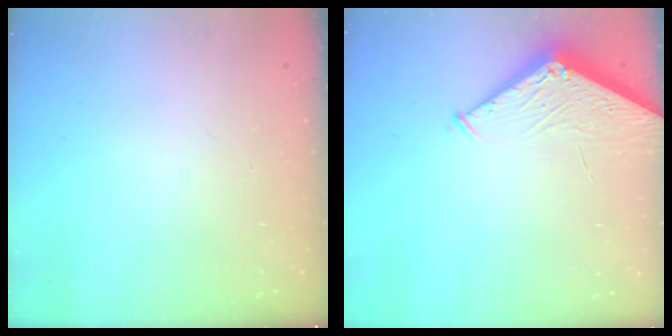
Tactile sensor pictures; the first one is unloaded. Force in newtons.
{"total": 4.2, "press": 4.2, "slide": 0.5}